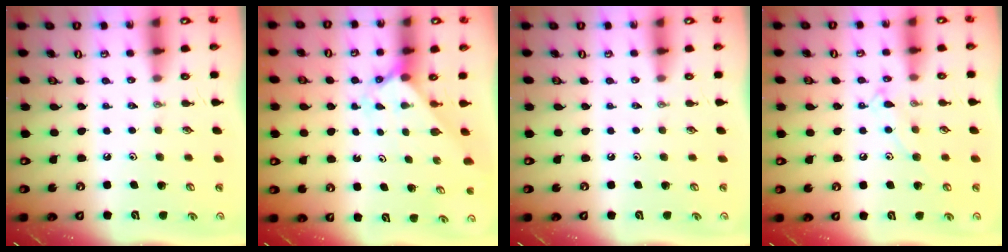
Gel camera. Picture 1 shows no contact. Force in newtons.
{"total": 2.0, "press": 2.0, "slide": 0.2}
{"total": 0.0}
{"total": 9.2, "press": 9.2, "slide": 0.7}